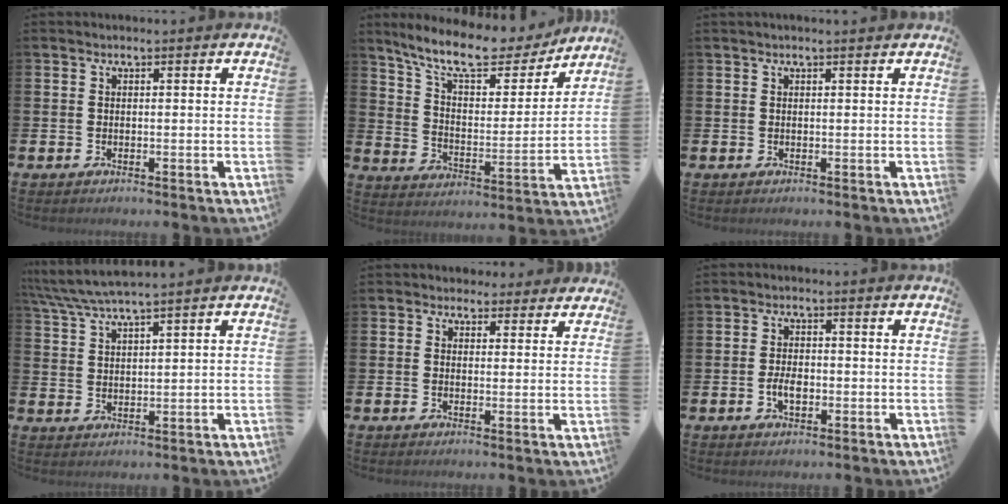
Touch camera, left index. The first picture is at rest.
{"total": 11.5, "force": [9.9, 3.0, 4.9], "torque": [-0.121, -0.059, 0.169]}
{"total": 0.5, "force": [0.4, 0.0, 0.3], "torque": [-0.001, -0.001, 0.006]}
{"total": 4.5, "force": [4.1, -0.2, 1.8], "torque": [-0.047, -0.015, 0.072]}
{"total": 3.1, "force": [2.7, 1.5, -0.2], "torque": [0.006, -0.012, 0.047]}
{"total": 2.8, "force": [-0.6, 1.5, 2.2], "torque": [-0.033, 0.001, -0.013]}